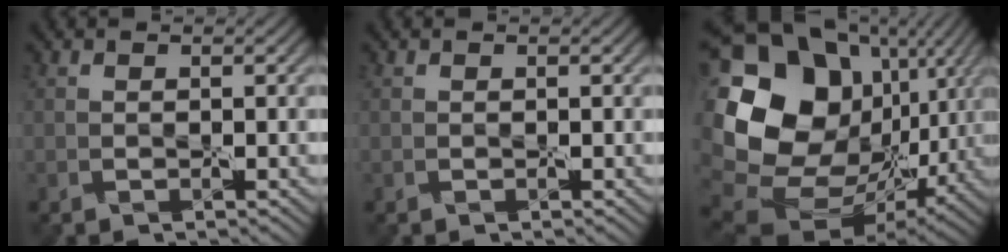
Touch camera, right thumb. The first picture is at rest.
{"total": 0.0}
{"total": 20.0, "force": [4.4, 15.5, 12.0], "torque": [-0.281, 0.000, 0.113]}